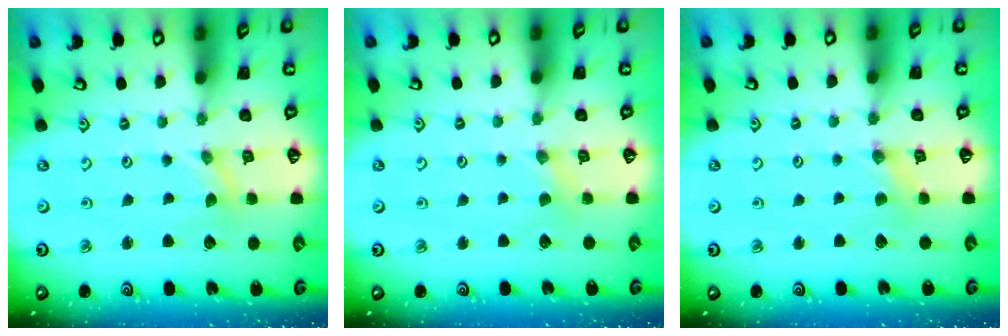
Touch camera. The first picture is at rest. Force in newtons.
{"total": 2.4, "press": 2.3, "slide": 0.5}
{"total": 2.5, "press": 2.4, "slide": 0.4}